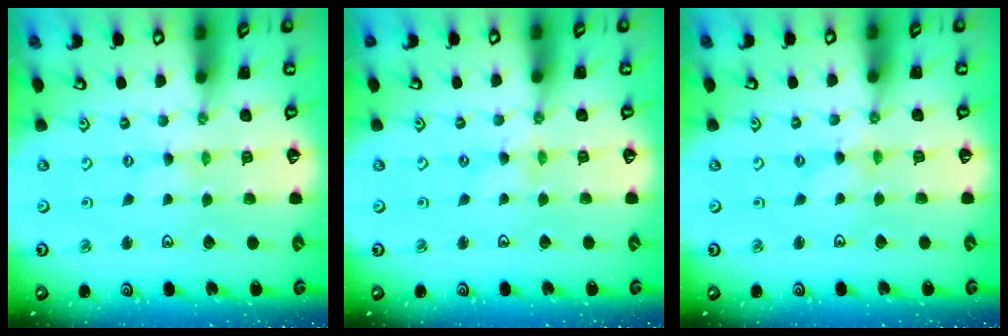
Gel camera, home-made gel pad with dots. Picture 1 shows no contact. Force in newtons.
{"total": 1.1, "press": 1.0, "slide": 0.2}
{"total": 0.0}